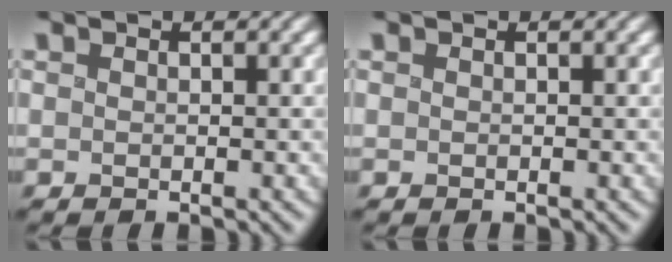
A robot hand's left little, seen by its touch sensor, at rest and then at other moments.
{"total": 0.0}